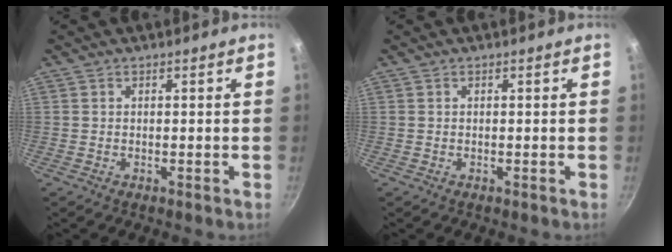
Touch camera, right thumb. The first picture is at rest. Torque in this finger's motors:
{"motor_torque": [-0.02, 0.00, 0.16, 0.01, 0.00]}